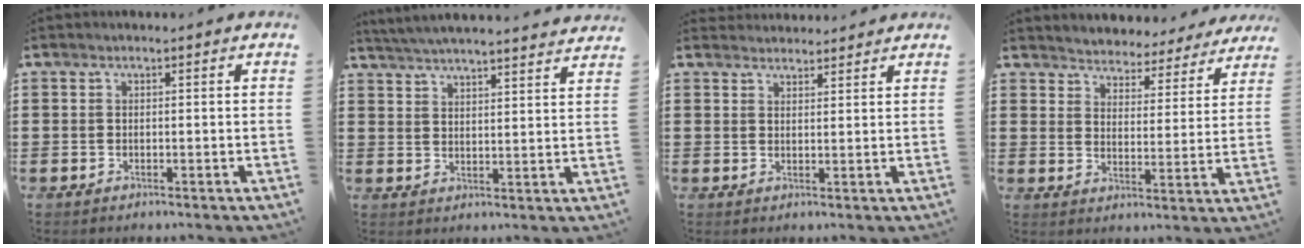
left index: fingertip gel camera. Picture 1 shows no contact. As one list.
[{"total": 4.4, "force": [4.3, -0.6, 0.6], "torque": [-0.028, -0.025, 0.075]}, {"total": 2.5, "force": [2.5, 0.4, -0.2], "torque": [-0.002, -0.005, 0.048]}, {"total": 4.0, "force": [4.0, 0.1, -0.8], "torque": [-0.012, -0.037, 0.065]}]